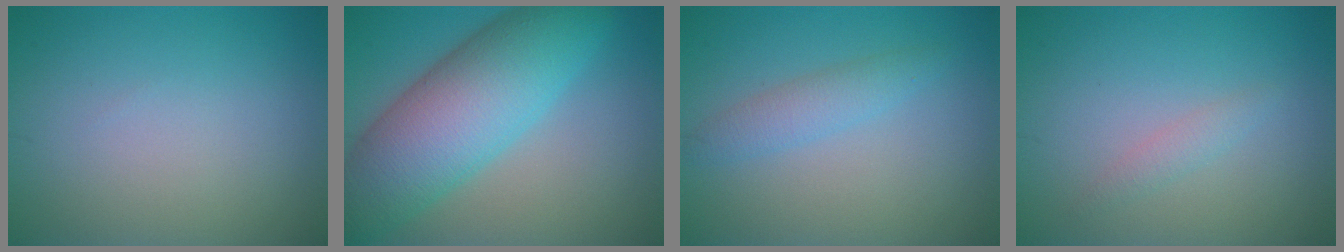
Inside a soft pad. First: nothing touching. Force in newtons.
{"total": 10.7, "press": 10.7, "slide": 0.2}
{"total": 2.1, "press": 2.1, "slide": 0.0}
{"total": 1.1, "press": 1.1, "slide": 0.0}